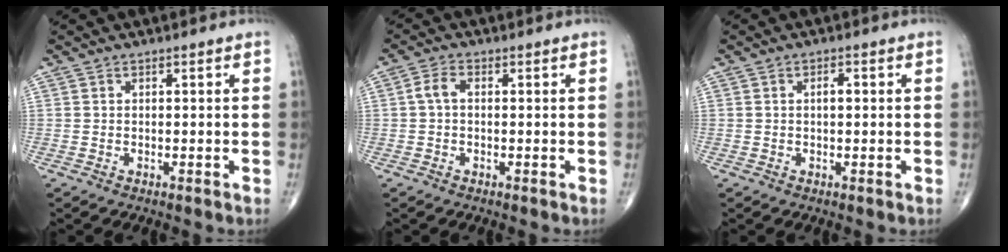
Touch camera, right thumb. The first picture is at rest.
{"total": 2.7, "force": [0.0, 1.6, 2.2], "torque": [-0.046, 0.009, -0.004]}
{"total": 1.6, "force": [0.1, 0.7, 1.4], "torque": [-0.021, 0.002, -0.001]}